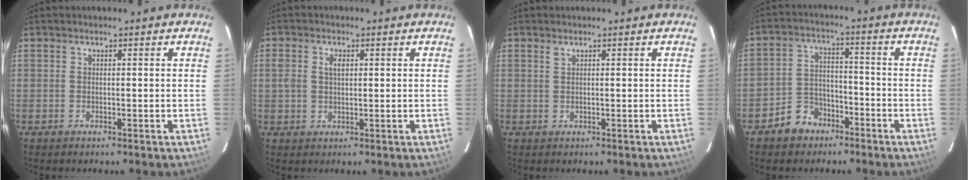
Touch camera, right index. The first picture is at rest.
{"total": 2.9, "force": [0.8, 1.9, 2.1], "torque": [-0.038, 0.006, 0.014]}
{"total": 0.5, "force": [0.5, 0.1, 0.2], "torque": [-0.002, 0.001, 0.010]}
{"total": 7.1, "force": [-4.8, 5.0, 1.5], "torque": [-0.043, 0.024, -0.073]}